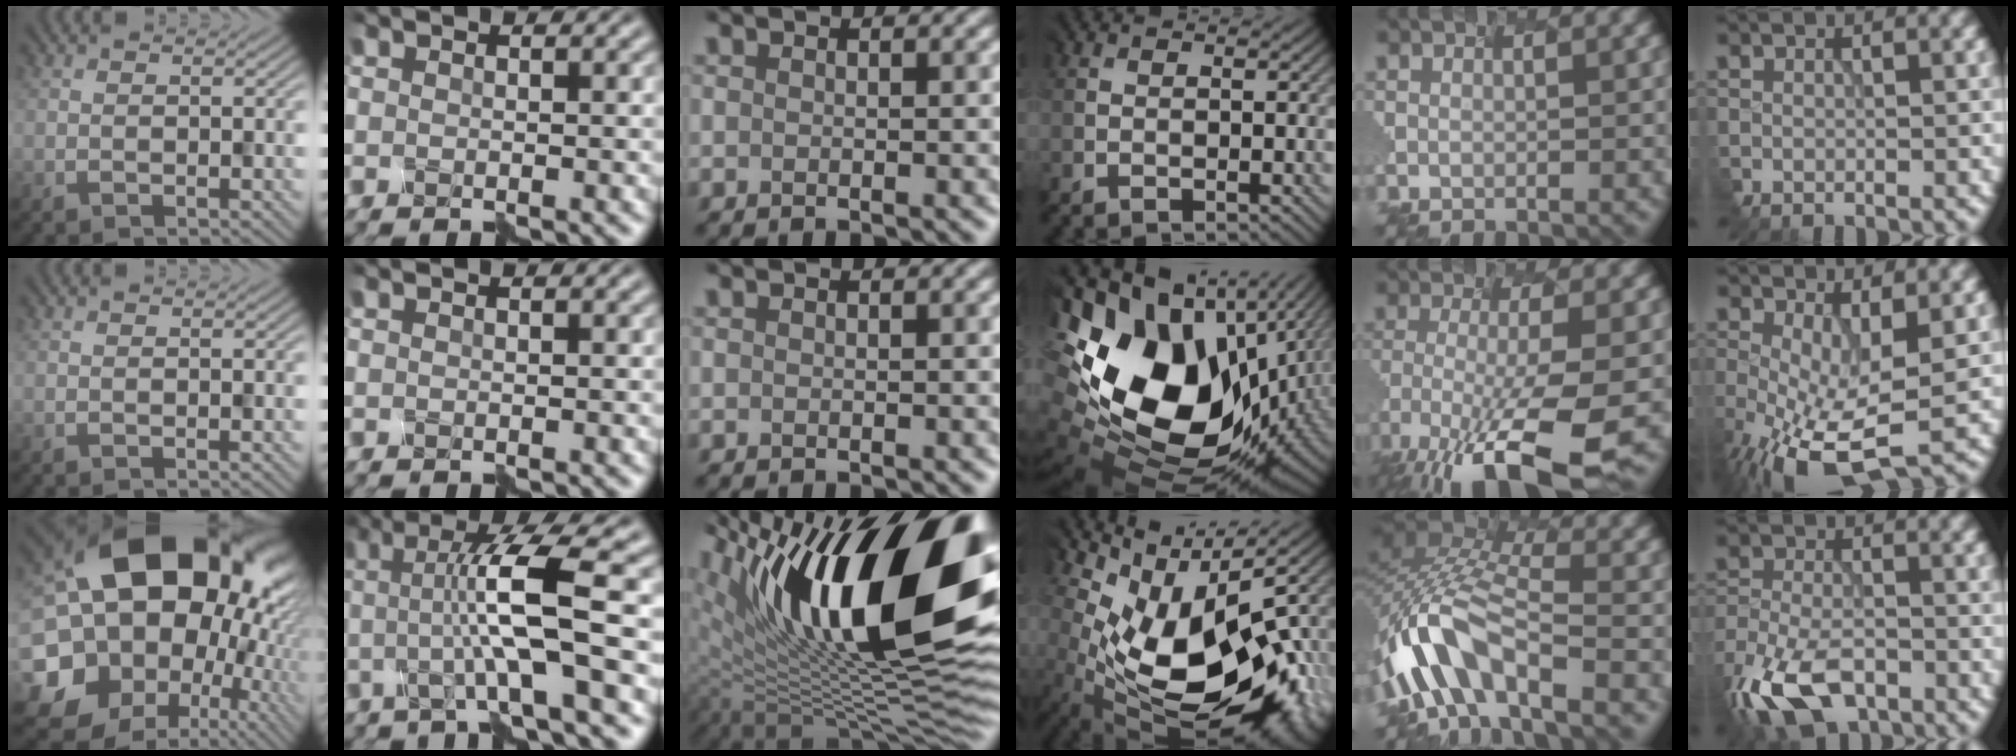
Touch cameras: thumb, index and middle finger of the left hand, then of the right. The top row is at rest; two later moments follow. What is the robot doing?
{"motion": "disassemble", "object": "markers"}